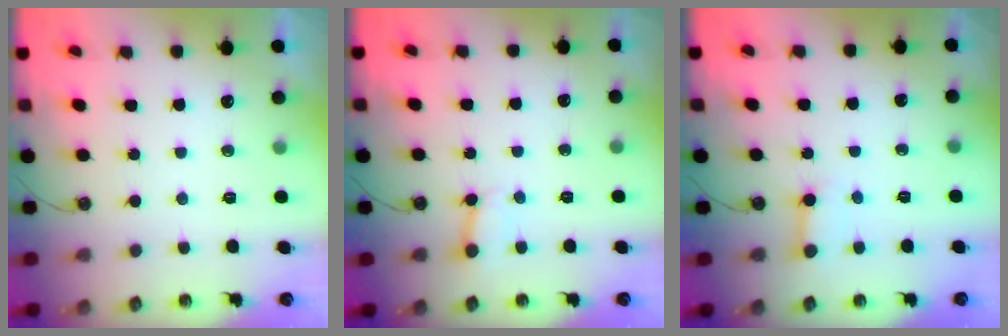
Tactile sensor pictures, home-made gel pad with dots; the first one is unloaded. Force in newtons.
{"total": 3.5, "press": 3.5, "slide": 0.4}
{"total": 3.2, "press": 3.2, "slide": 0.3}